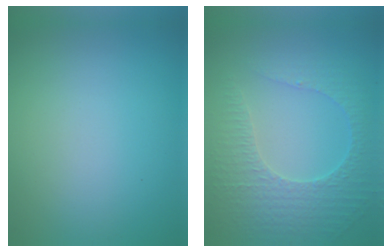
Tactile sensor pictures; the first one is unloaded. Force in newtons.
{"total": 4.7, "press": 3.3, "slide": 3.3}